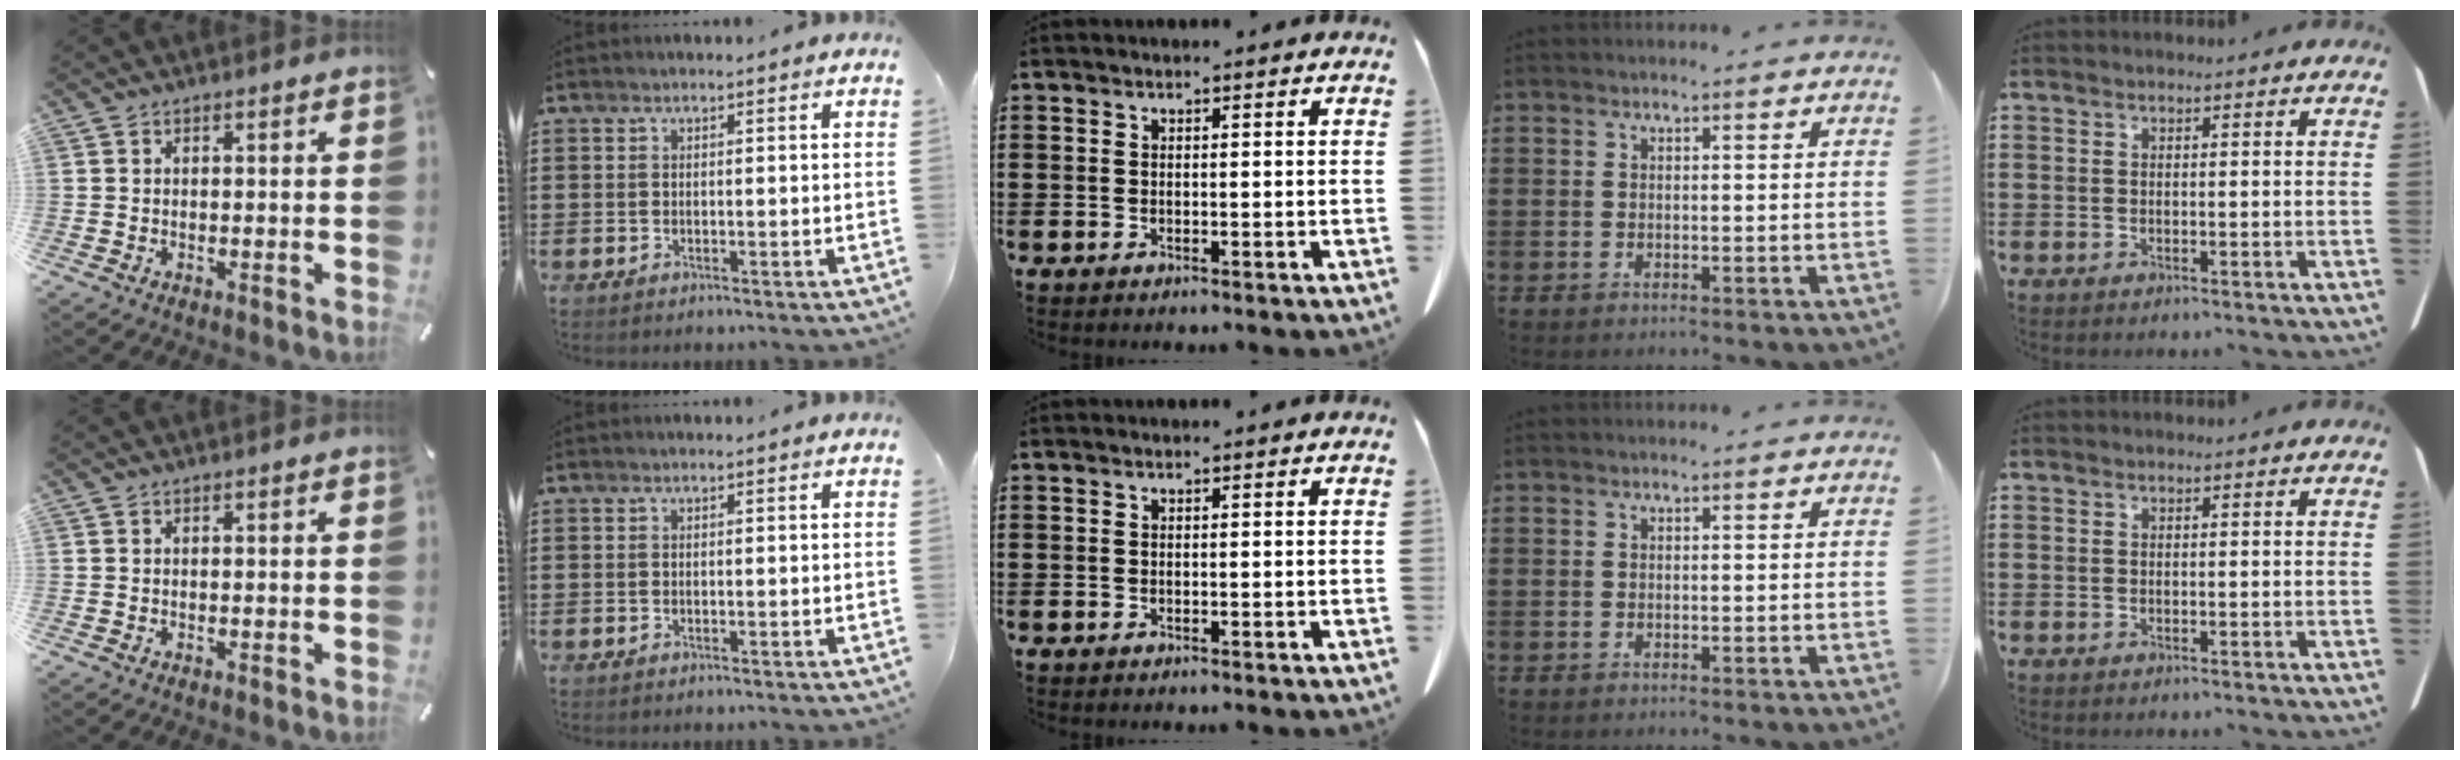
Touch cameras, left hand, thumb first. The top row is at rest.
{}